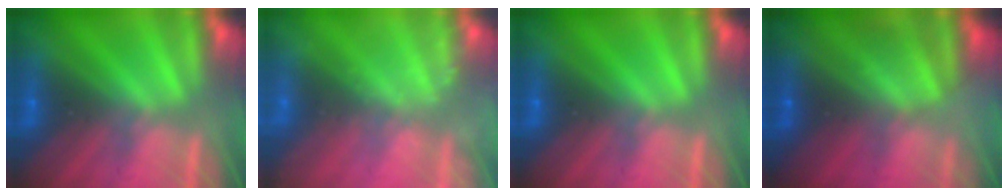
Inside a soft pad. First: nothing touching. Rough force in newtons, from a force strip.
{"total": 2.5}
{"total": 0.0}
{"total": 1.7}